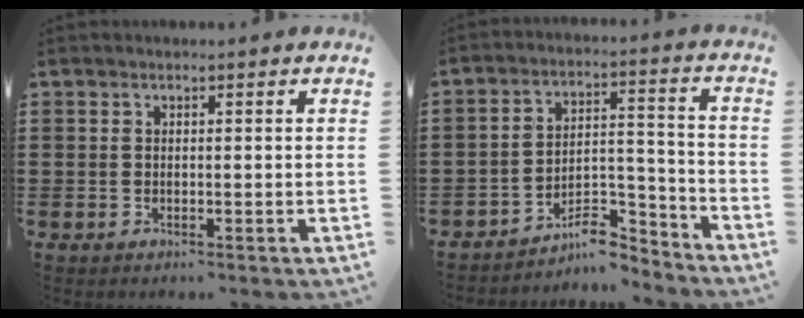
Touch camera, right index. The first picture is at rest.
{"total": 8.5, "force": [-7.1, 2.6, 4.0], "torque": [-0.056, 0.025, -0.130]}